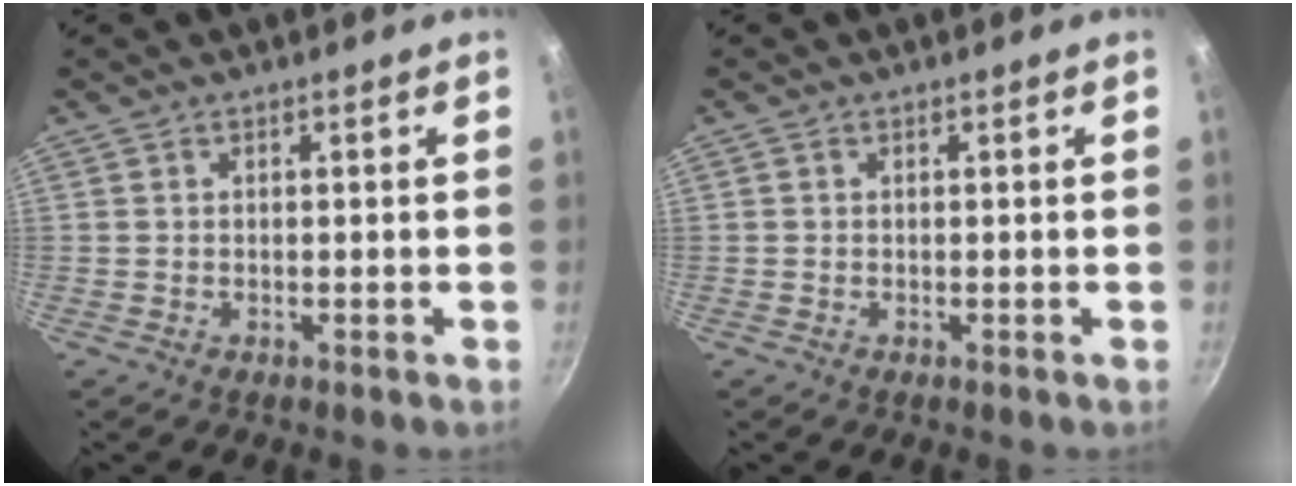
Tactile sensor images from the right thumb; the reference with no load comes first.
{"total": 0.0}